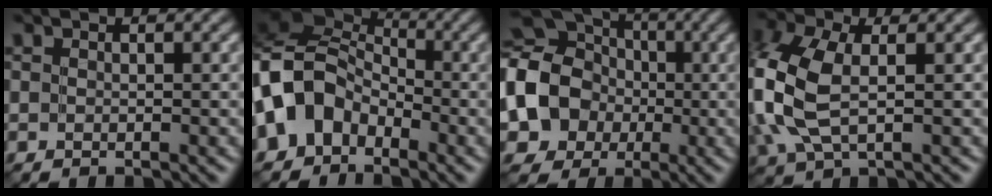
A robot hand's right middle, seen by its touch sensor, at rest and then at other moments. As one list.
[{"total": 8.5, "force": [-3.3, 6.3, 4.6], "torque": [-0.083, 0.004, -0.087]}, {"total": 11.8, "force": [-1.4, 10.1, 5.9], "torque": [-0.120, -0.014, -0.058]}, {"total": 7.5, "force": [-0.1, 4.4, 6.1], "torque": [-0.176, 0.000, -0.004]}]